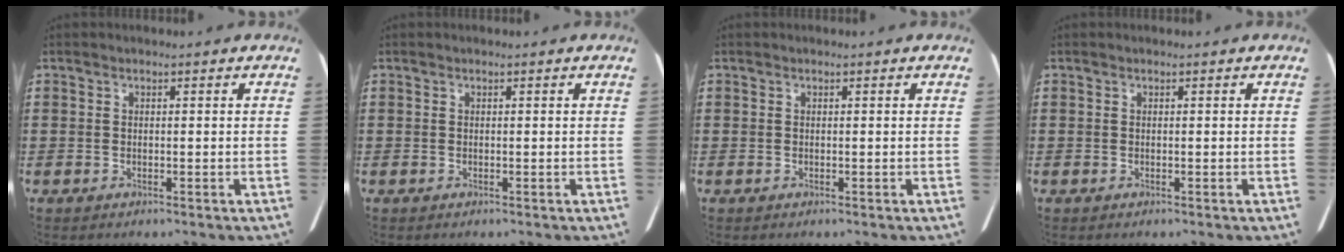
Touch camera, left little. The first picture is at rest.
{"total": 0.0}
{"total": 0.0}
{"total": 0.0}